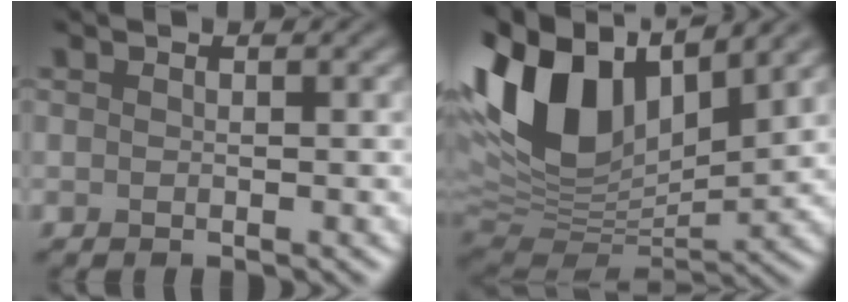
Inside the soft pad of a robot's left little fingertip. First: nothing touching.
{"total": 13.4, "force": [5.3, 7.7, 9.6], "torque": [-0.204, 0.025, 0.093]}